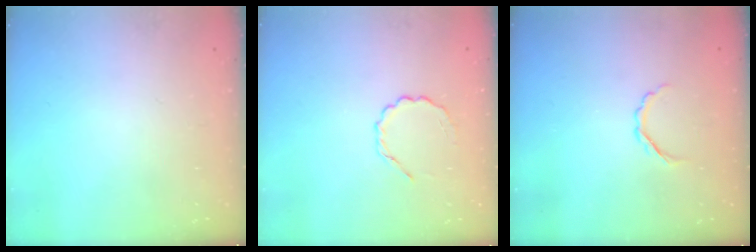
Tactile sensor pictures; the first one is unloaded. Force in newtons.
{"total": 2.8, "press": 2.6, "slide": 1.0}
{"total": 2.9, "press": 2.8, "slide": 0.8}